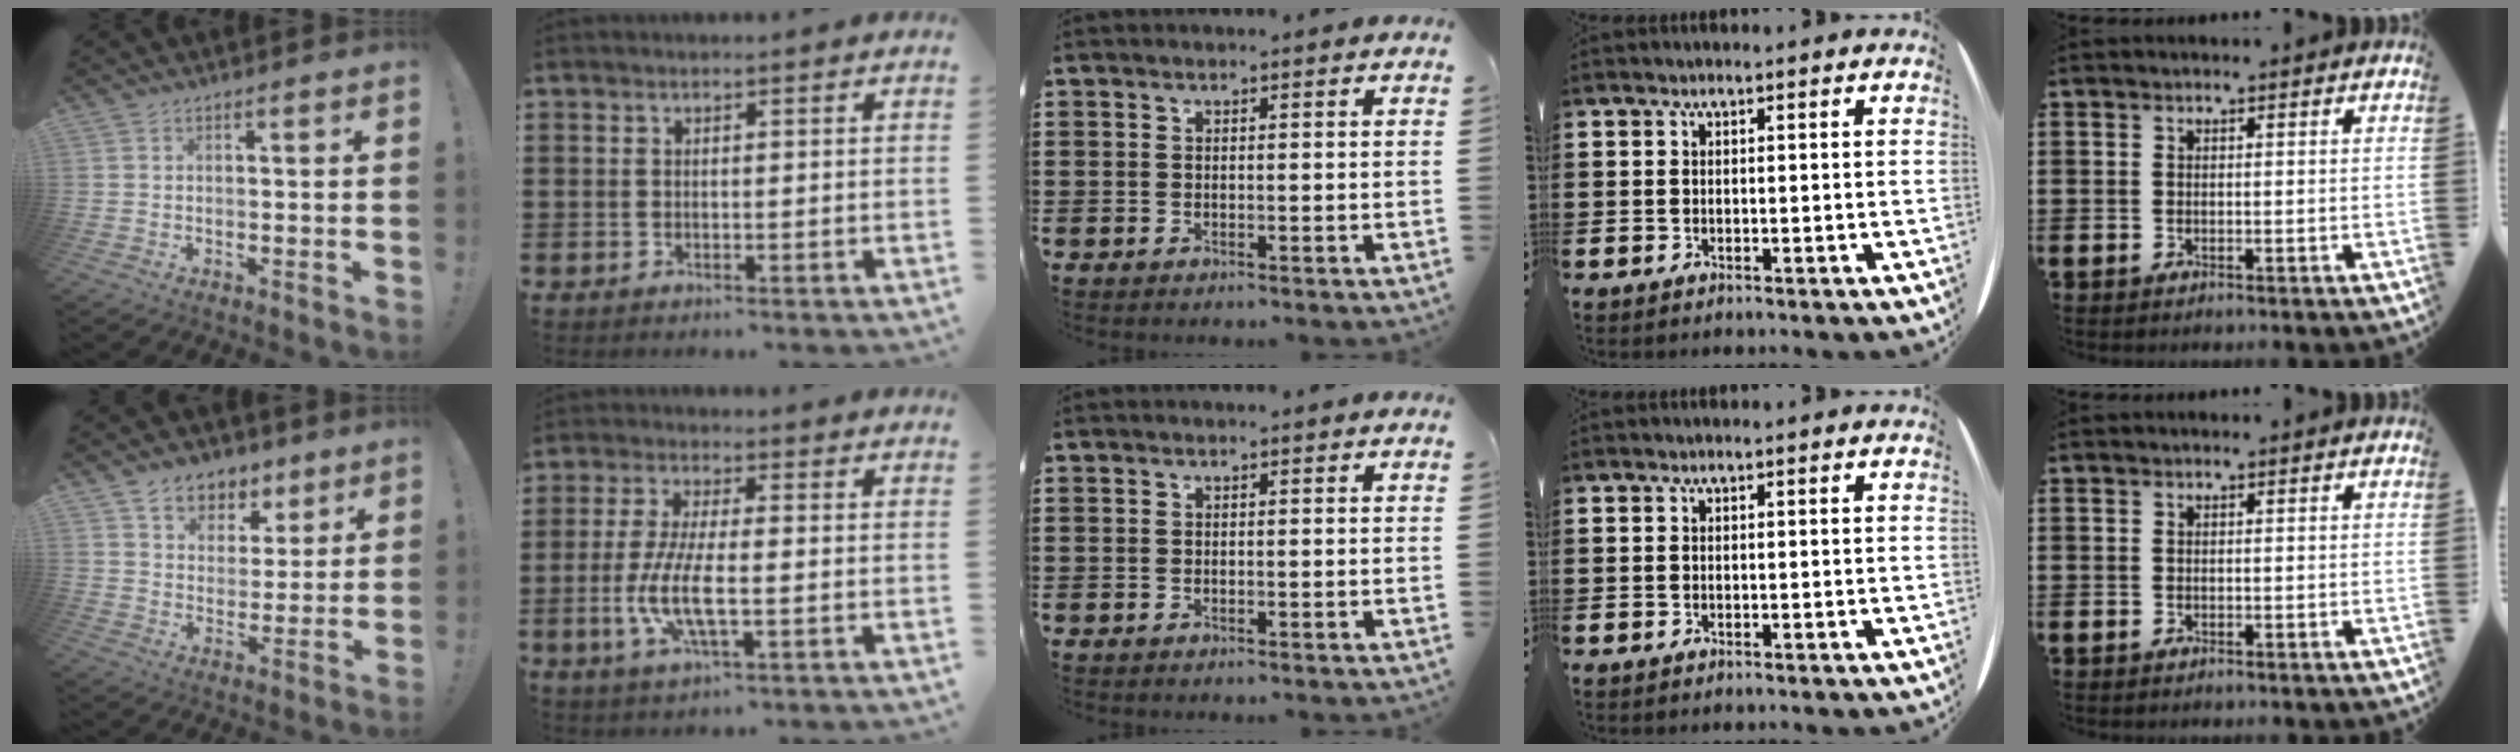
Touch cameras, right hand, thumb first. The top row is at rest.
{"thumb": {"total": 8.3, "force": [5.5, 6.0, 1.5], "torque": [-0.016, -0.041, 0.108]}, "index": {"total": 8.2, "force": [-2.2, 2.3, 7.5], "torque": [-0.169, -0.014, -0.046]}}